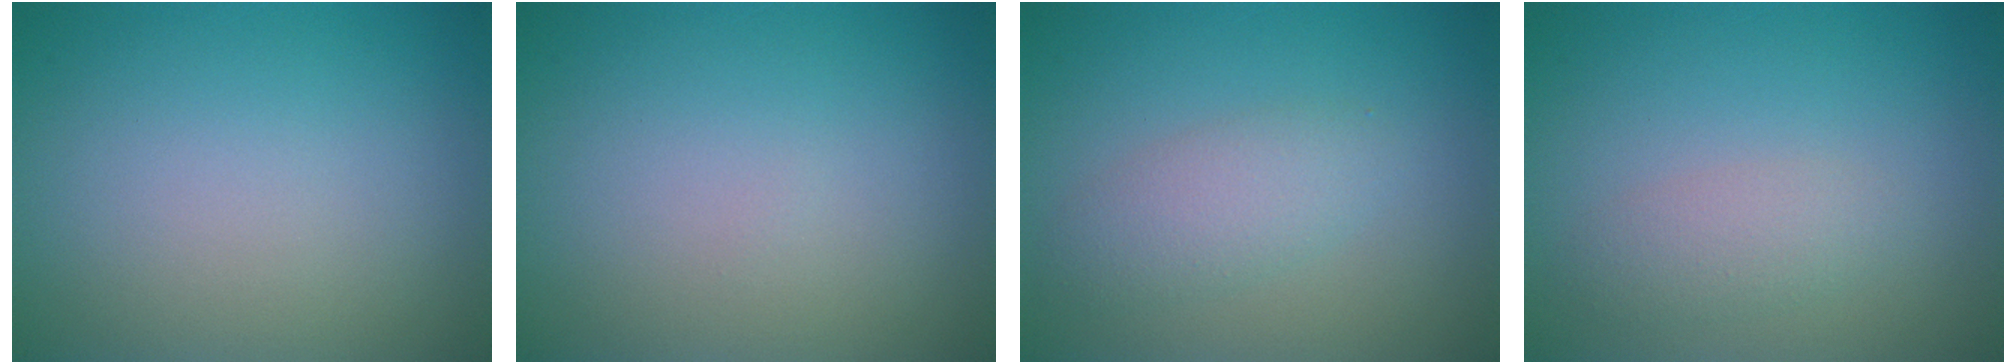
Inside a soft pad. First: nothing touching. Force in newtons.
{"total": 0.0}
{"total": 2.7, "press": 2.7, "slide": 0.1}
{"total": 2.0, "press": 2.0, "slide": 0.0}